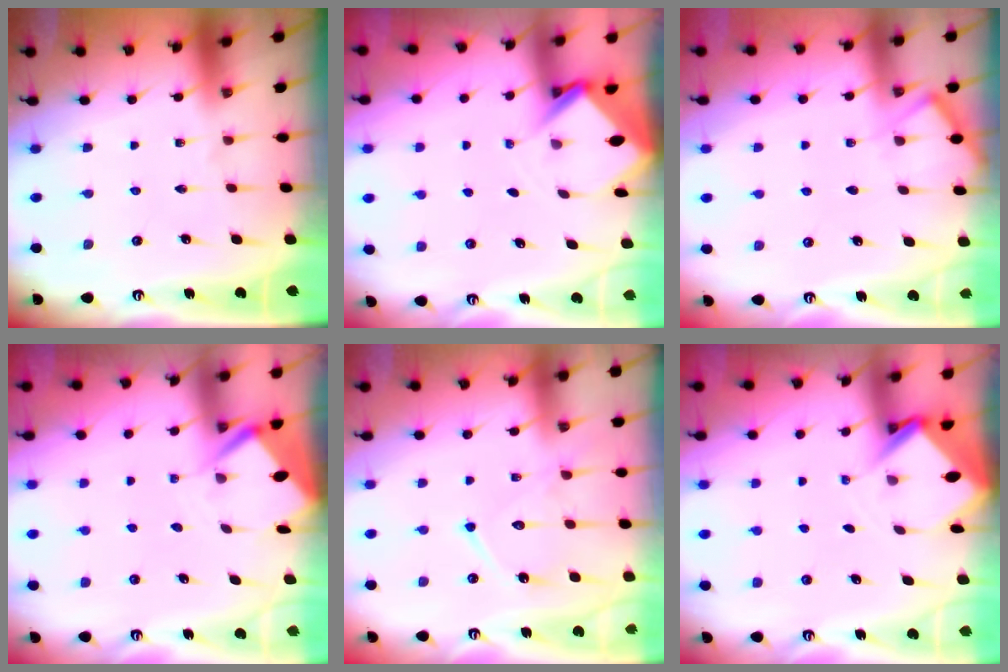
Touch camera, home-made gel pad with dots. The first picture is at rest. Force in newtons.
{"total": 3.6, "press": 3.6, "slide": 0.2}
{"total": 6.1, "press": 6.1, "slide": 0.4}
{"total": 3.5, "press": 3.5, "slide": 0.4}
{"total": 13.0, "press": 13.0, "slide": 1.2}
{"total": 3.6, "press": 3.6, "slide": 0.2}